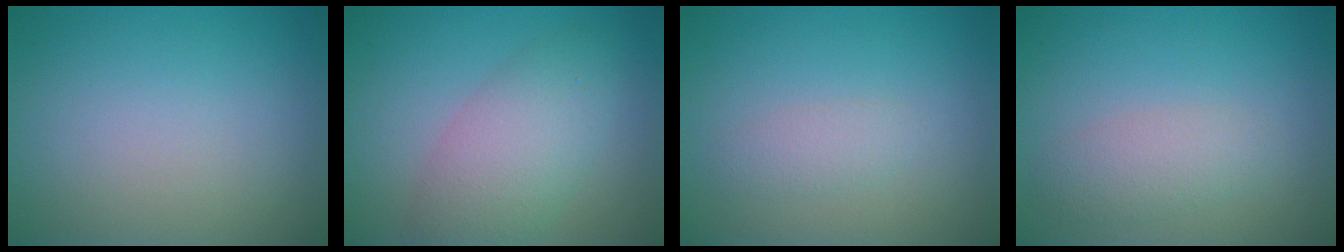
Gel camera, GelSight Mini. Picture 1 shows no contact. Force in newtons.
{"total": 5.3, "press": 5.3, "slide": 0.2}
{"total": 1.4, "press": 1.4, "slide": 0.1}
{"total": 2.4, "press": 2.4, "slide": 0.1}